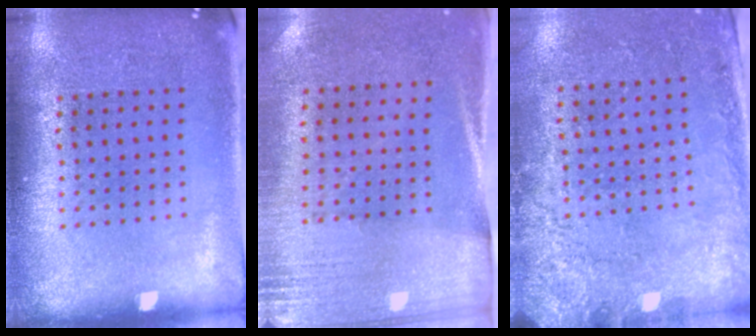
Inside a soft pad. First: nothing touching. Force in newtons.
{"total": 2.7, "press": 2.3, "slide": 1.4}
{"total": 2.6, "press": 2.1, "slide": 1.5}